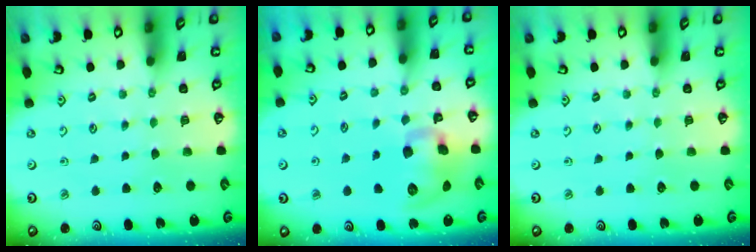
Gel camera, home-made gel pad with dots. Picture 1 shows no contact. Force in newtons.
{"total": 12.2, "press": 12.1, "slide": 1.9}
{"total": 0.0}